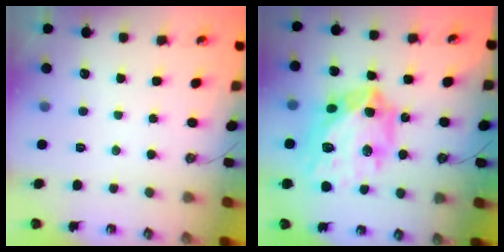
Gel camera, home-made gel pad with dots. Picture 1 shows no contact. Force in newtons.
{"total": 25.4, "press": 25.2, "slide": 2.7}